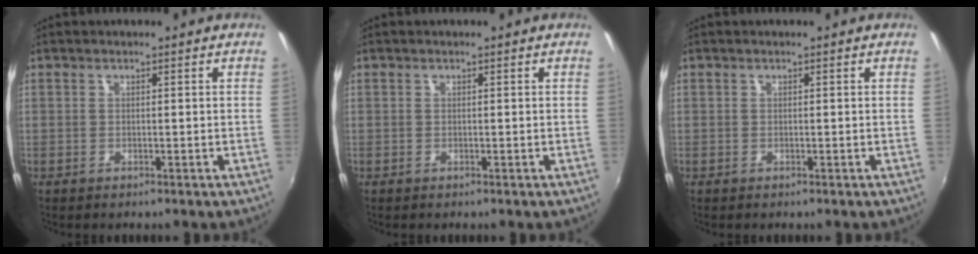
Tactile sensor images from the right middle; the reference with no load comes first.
{"total": 0.0}
{"total": 0.0}